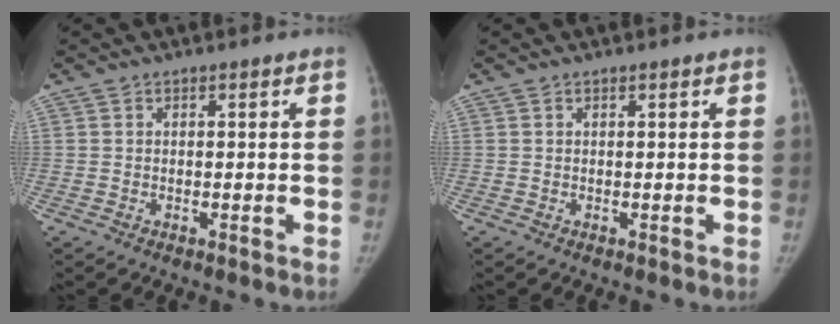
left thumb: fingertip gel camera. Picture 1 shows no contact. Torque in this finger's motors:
{"motor_torque": [0.32, 0.22, -0.08, -0.39, 0.03]}